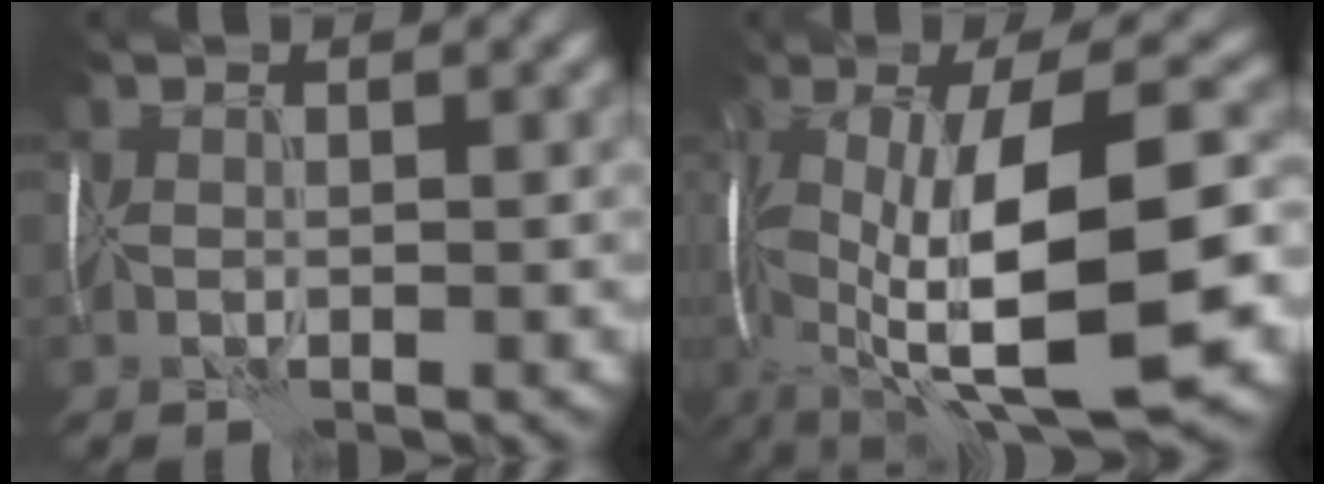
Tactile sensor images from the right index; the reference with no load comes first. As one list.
[{"total": 15.6, "force": [-3.0, 5.1, 14.4], "torque": [-0.247, 0.005, -0.048]}]